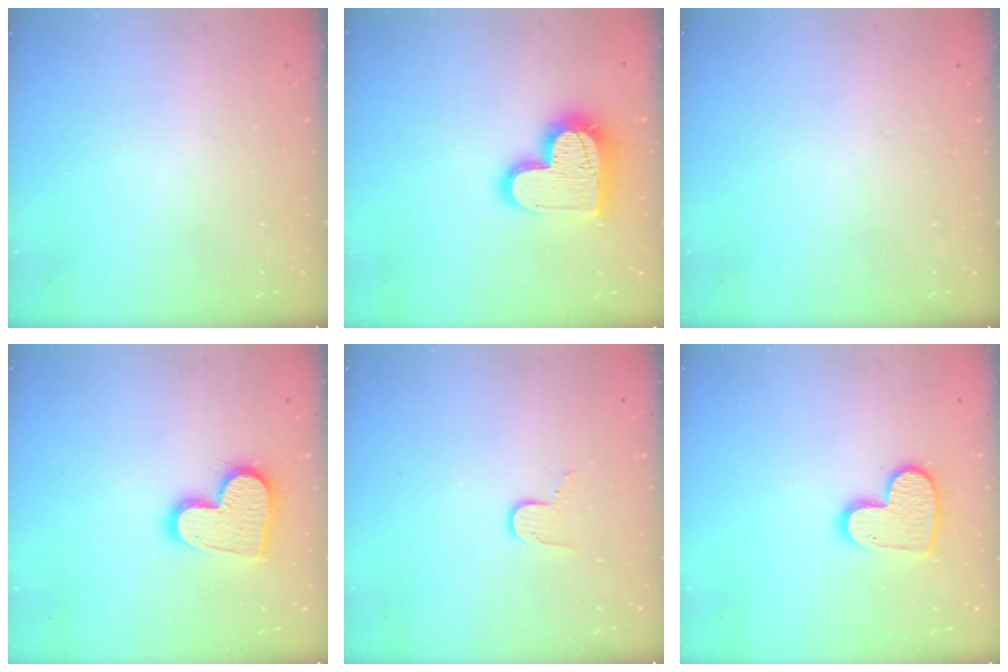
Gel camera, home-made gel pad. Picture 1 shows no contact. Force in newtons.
{"total": 18.5, "press": 18.4, "slide": 1.3}
{"total": 0.0}
{"total": 16.2, "press": 16.2, "slide": 1.3}
{"total": 6.4, "press": 6.4, "slide": 0.4}
{"total": 11.1, "press": 11.1, "slide": 0.8}